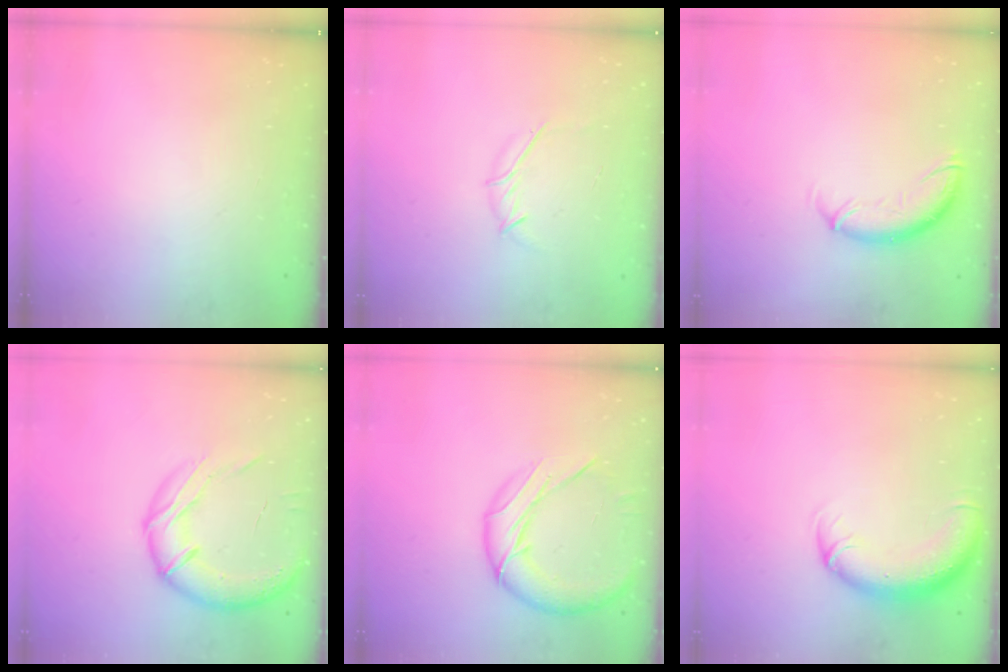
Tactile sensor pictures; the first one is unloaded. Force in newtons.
{"total": 3.8, "press": 3.7, "slide": 1.0}
{"total": 10.7, "press": 10.6, "slide": 1.5}
{"total": 17.2, "press": 16.9, "slide": 3.1}
{"total": 14.2, "press": 14.2, "slide": 0.8}
{"total": 11.2, "press": 10.8, "slide": 2.9}